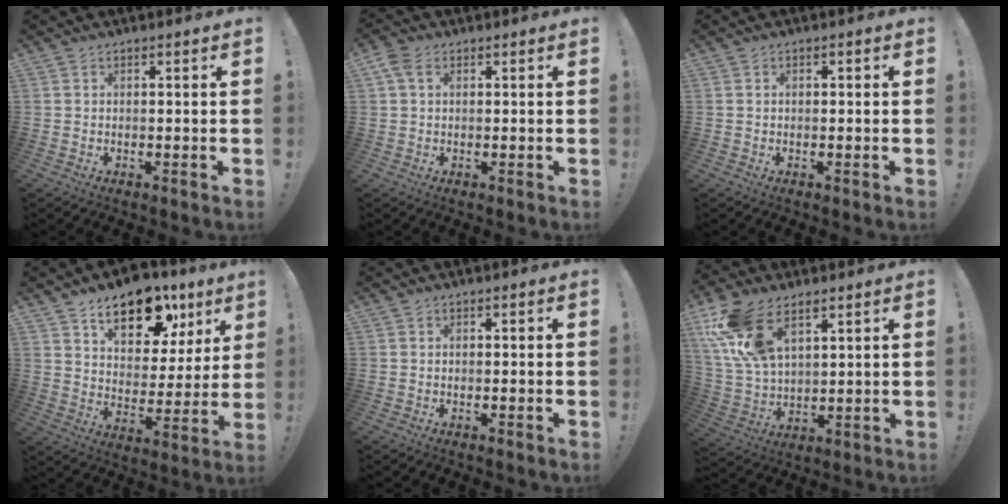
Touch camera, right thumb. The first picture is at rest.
{"total": 3.8, "force": [1.6, 2.4, 2.6], "torque": [-0.048, 0.000, 0.032]}
{"total": 0.5, "force": [-0.3, 0.4, 0.2], "torque": [-0.005, 0.003, -0.007]}
{"total": 16.3, "force": [10.6, 8.6, 9.0], "torque": [-0.120, -0.068, 0.182]}
{"total": 0.0}
{"total": 16.1, "force": [8.8, 9.2, 9.9], "torque": [-0.204, -0.038, 0.165]}